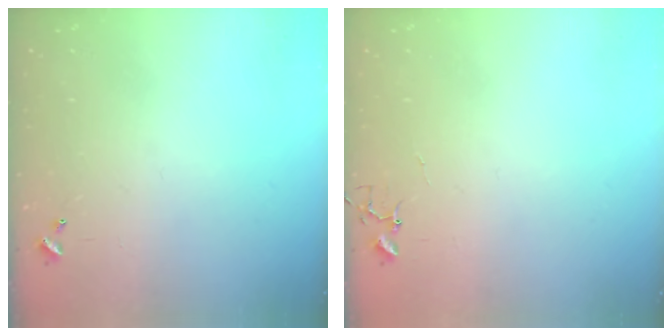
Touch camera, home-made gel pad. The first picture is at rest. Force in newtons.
{"total": 4.0, "press": 4.0, "slide": 0.3}